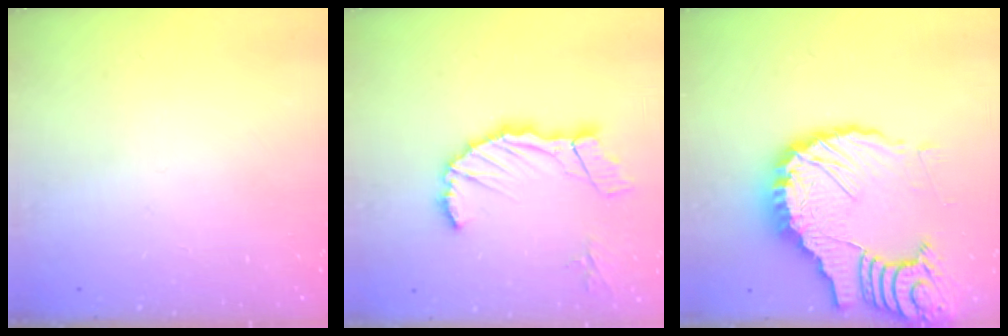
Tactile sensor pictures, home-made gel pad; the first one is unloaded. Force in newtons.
{"total": 11.8, "press": 11.7, "slide": 1.6}
{"total": 17.5, "press": 17.3, "slide": 2.1}